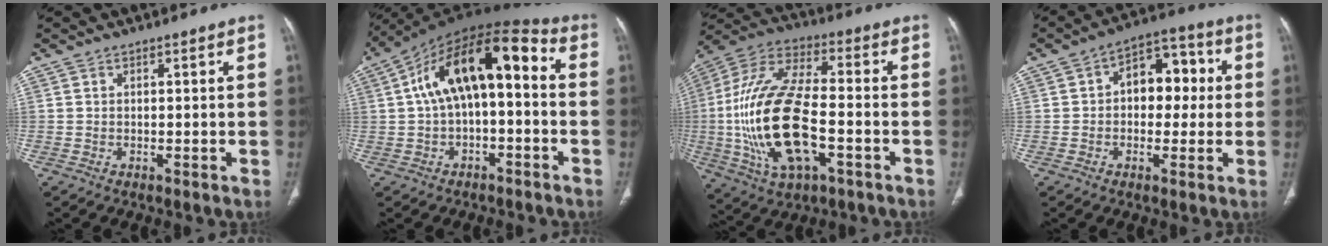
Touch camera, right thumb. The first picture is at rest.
{"total": 16.7, "force": [1.0, 8.0, 14.6], "torque": [-0.228, 0.061, 0.010]}
{"total": 23.5, "force": [-4.2, 10.5, 20.6], "torque": [-0.437, 0.020, -0.068]}
{"total": 10.5, "force": [1.0, 7.0, 7.7], "torque": [-0.069, 0.029, 0.006]}